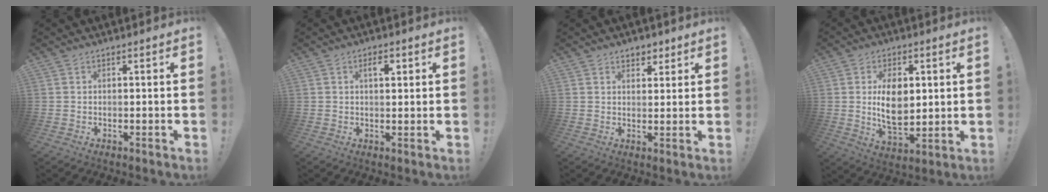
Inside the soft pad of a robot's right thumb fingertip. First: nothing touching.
{"total": 3.3, "force": [1.3, 1.2, 2.8], "torque": [-0.035, -0.003, 0.016]}
{"total": 4.0, "force": [2.7, 2.8, 1.1], "torque": [-0.007, -0.011, 0.047]}
{"total": 11.8, "force": [1.6, 7.1, 9.4], "torque": [-0.160, -0.016, 0.021]}